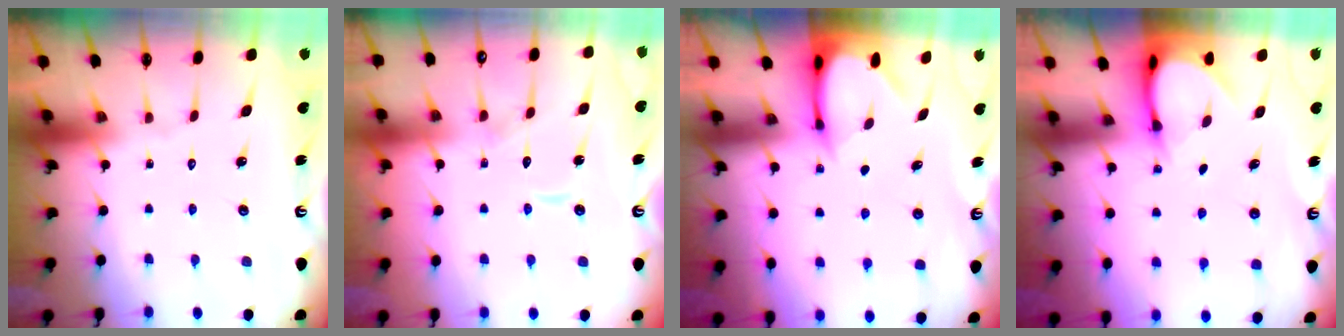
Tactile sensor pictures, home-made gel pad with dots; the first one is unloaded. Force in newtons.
{"total": 7.9, "press": 7.8, "slide": 0.8}
{"total": 3.4, "press": 3.4, "slide": 0.3}
{"total": 3.9, "press": 3.9, "slide": 0.4}